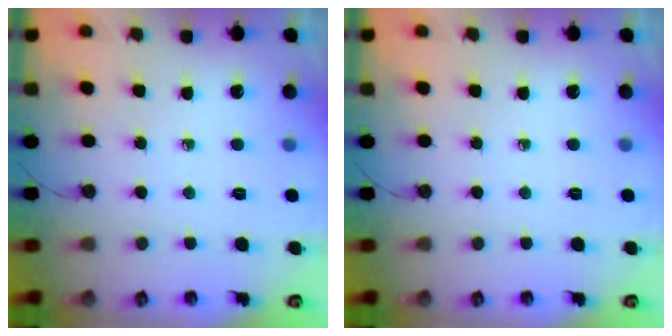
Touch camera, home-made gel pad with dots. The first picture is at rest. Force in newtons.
{"total": 0.0}